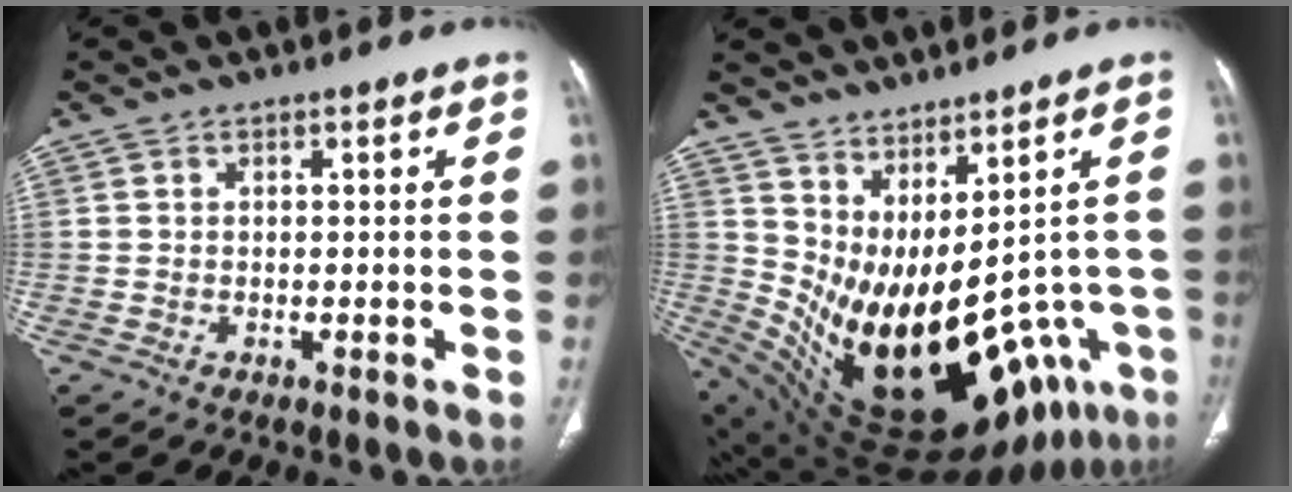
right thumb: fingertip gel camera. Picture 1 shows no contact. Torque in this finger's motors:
{"motor_torque": [0.90, 4.10, 1.54, 1.24, 0.64]}